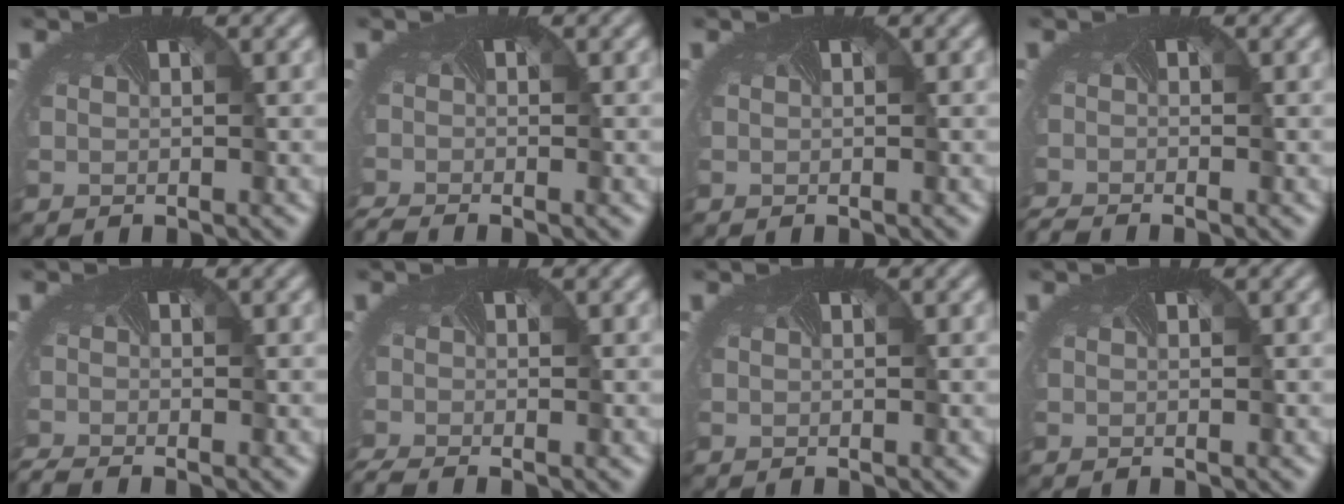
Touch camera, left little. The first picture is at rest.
{"total": 2.3, "force": [-2.2, 0.1, 0.8], "torque": [-0.023, -0.017, -0.045]}
{"total": 0.0}
{"total": 2.0, "force": [-2.0, -0.2, 0.4], "torque": [-0.015, -0.018, -0.042]}
{"total": 2.2, "force": [-2.2, 0.0, 0.6], "torque": [-0.019, -0.017, -0.046]}
{"total": 2.7, "force": [-2.3, 0.4, 1.3], "torque": [-0.037, -0.018, -0.044]}
{"total": 0.0}
{"total": 0.0}